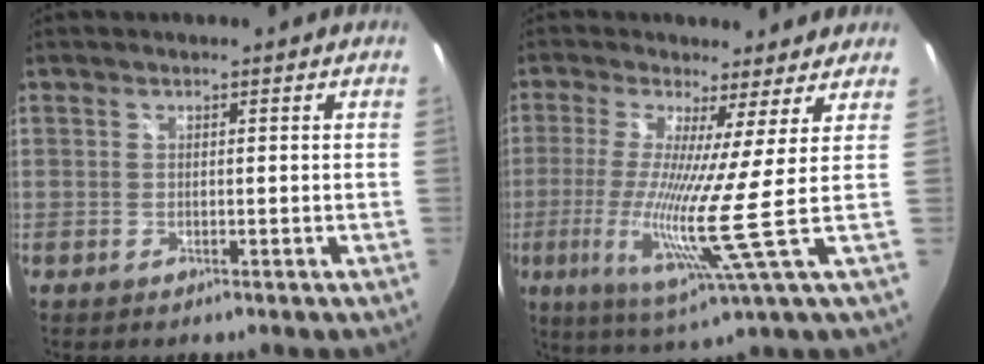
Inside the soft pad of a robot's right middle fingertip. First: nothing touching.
{"total": 10.7, "force": [-0.3, -2.2, 10.5], "torque": [-0.198, -0.031, -0.015]}